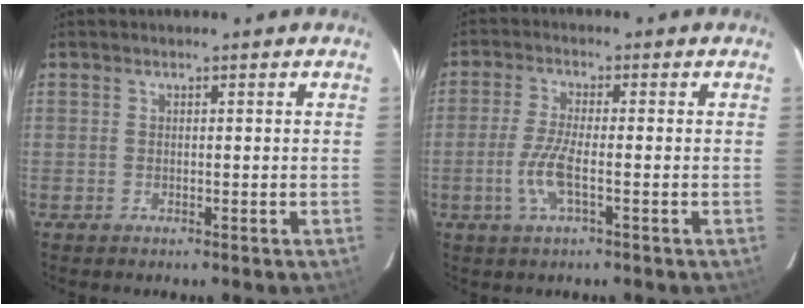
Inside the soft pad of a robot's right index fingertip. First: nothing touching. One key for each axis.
{"total": 5.8, "fx": -1.9, "fy": 0.9, "fz": 5.4, "tx": -0.118, "ty": -0.005, "tz": -0.039}